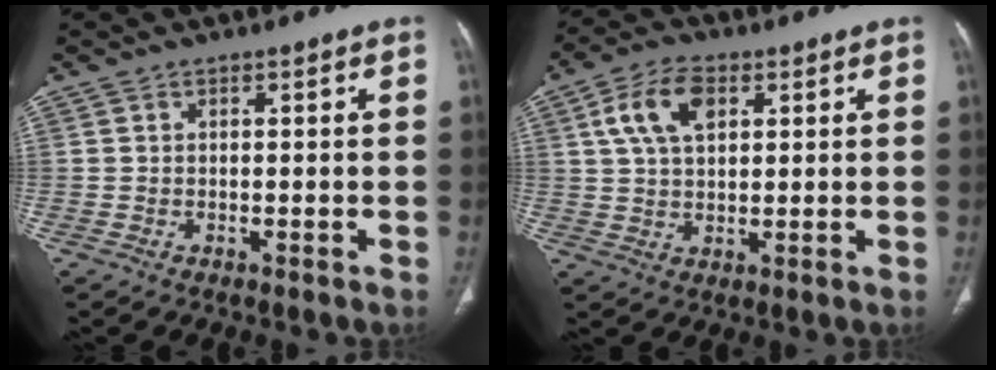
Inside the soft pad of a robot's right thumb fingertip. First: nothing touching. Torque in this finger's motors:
{"motor_torque": [-0.37, 1.30, 0.37, 0.08, 0.08]}